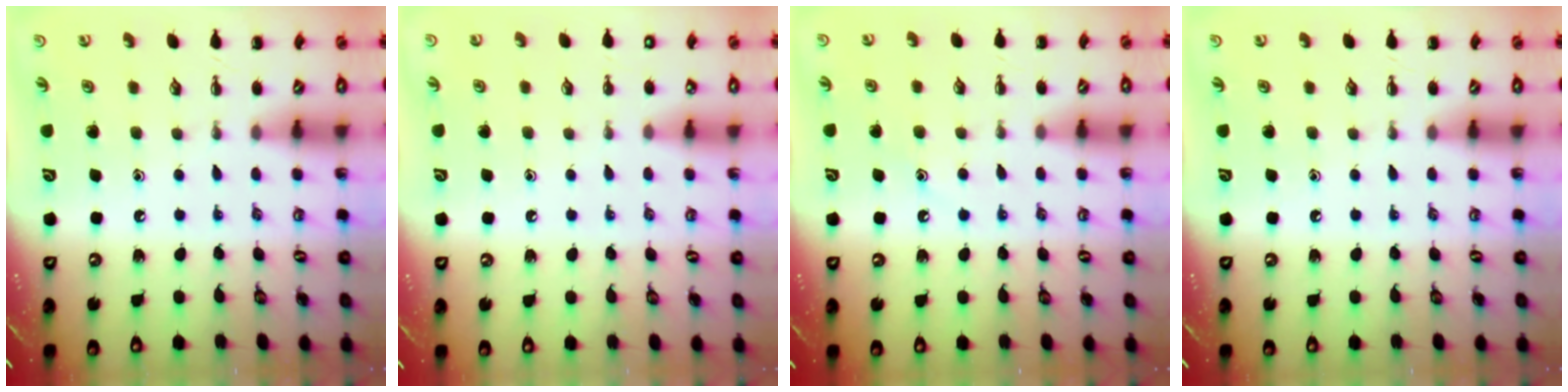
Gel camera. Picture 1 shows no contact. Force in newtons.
{"total": 1.4, "press": 1.4, "slide": 0.1}
{"total": 7.4, "press": 7.3, "slide": 0.9}
{"total": 0.0}